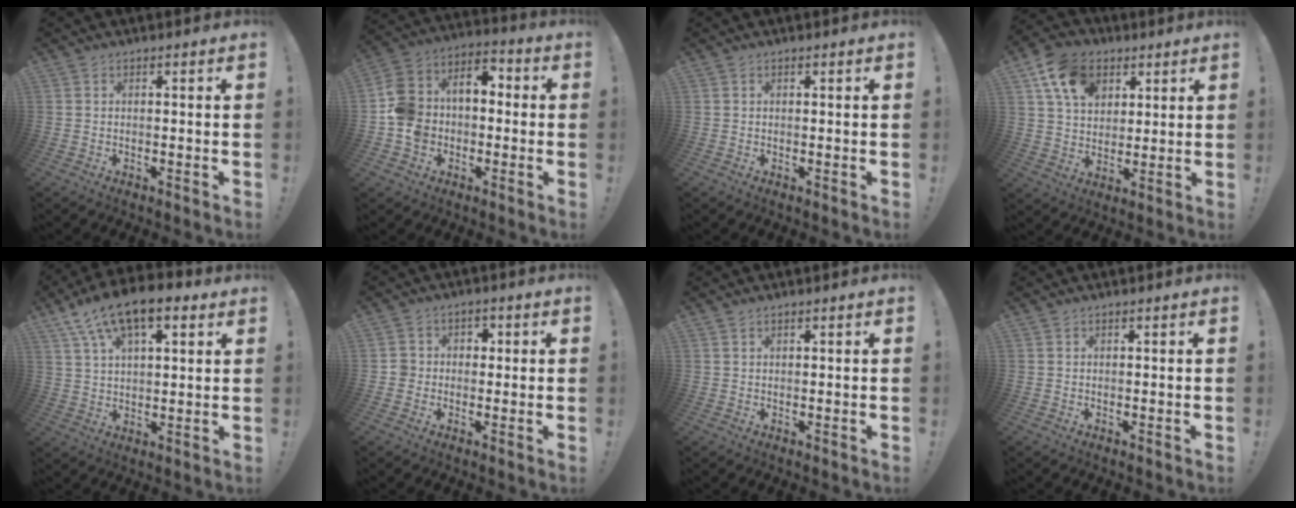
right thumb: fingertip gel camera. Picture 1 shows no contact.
{"total": 11.7, "force": [-2.1, 10.1, 5.5], "torque": [-0.112, 0.022, -0.031]}
{"total": 0.0}
{"total": 13.2, "force": [5.7, 9.5, 7.1], "torque": [-0.109, -0.013, 0.109]}
{"total": 13.9, "force": [8.0, 6.1, 9.6], "torque": [-0.163, -0.033, 0.142]}
{"total": 4.8, "force": [-0.7, 4.7, 0.9], "torque": [-0.007, 0.012, -0.014]}
{"total": 0.7, "force": [0.6, 0.2, 0.2], "torque": [-0.005, 0.001, 0.012]}
{"total": 0.0}